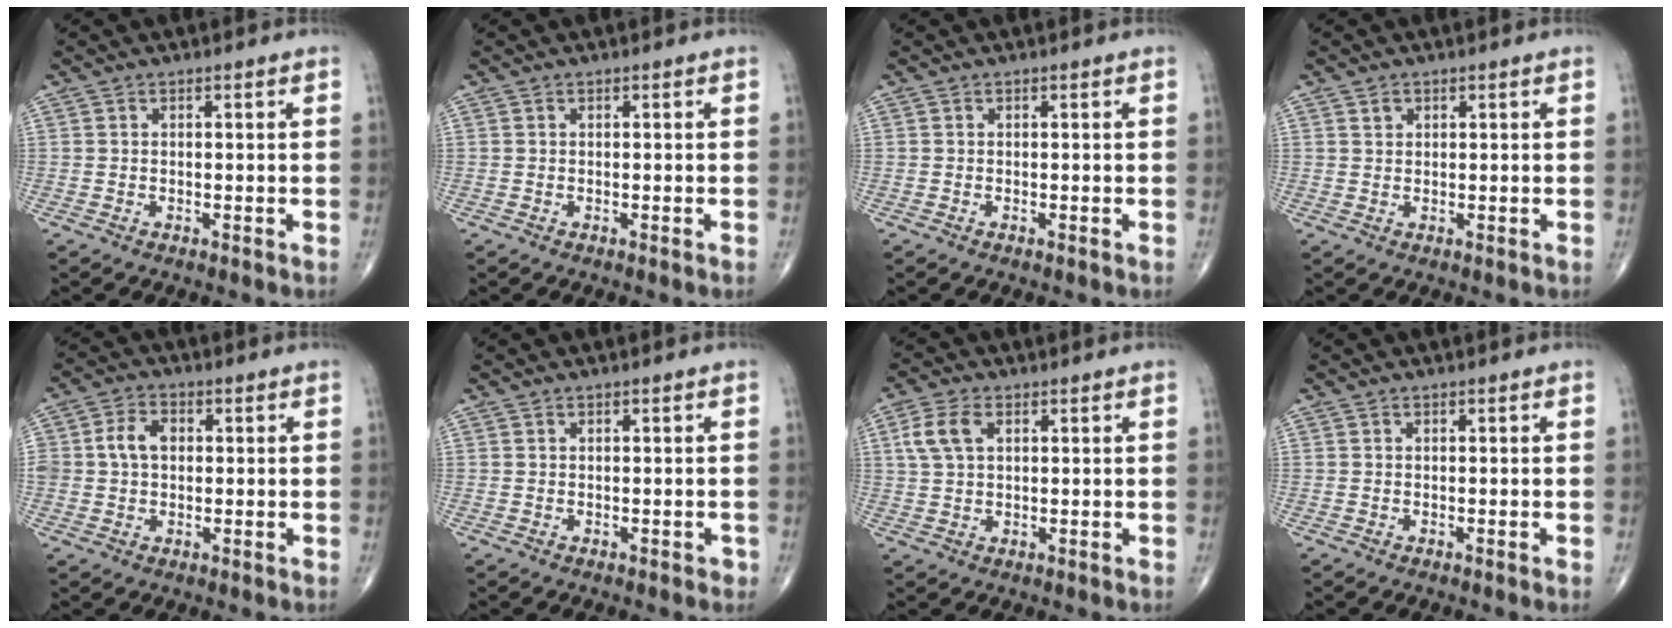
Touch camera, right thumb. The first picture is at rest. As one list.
[{"total": 0.0}, {"total": 0.0}, {"total": 1.3, "force": [0.7, 1.0, 0.4], "torque": [0.000, -0.004, 0.012]}, {"total": 5.6, "force": [0.5, 4.2, 3.7], "torque": [-0.063, 0.013, 0.007]}, {"total": 0.7, "force": [-0.2, 0.5, 0.5], "torque": [-0.005, 0.002, 0.000]}, {"total": 5.8, "force": [1.8, 3.4, 4.3], "torque": [-0.097, 0.009, 0.036]}, {"total": 0.0}]